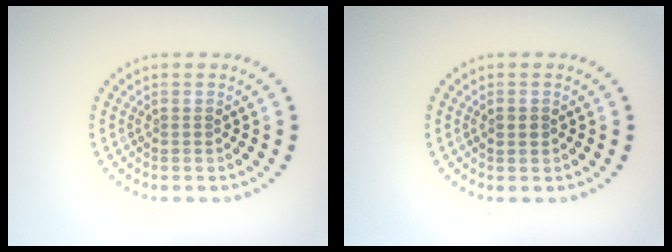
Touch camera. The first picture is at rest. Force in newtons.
{"total": 1.3, "press": 1.3, "slide": 0.1}